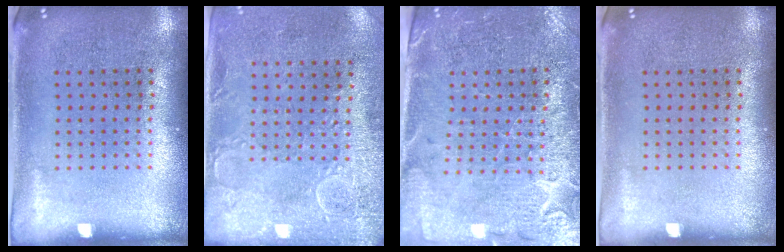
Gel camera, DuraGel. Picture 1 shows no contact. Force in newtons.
{"total": 2.9, "press": 2.4, "slide": 1.7}
{"total": 3.3, "press": 3.1, "slide": 1.2}
{"total": 0.0}